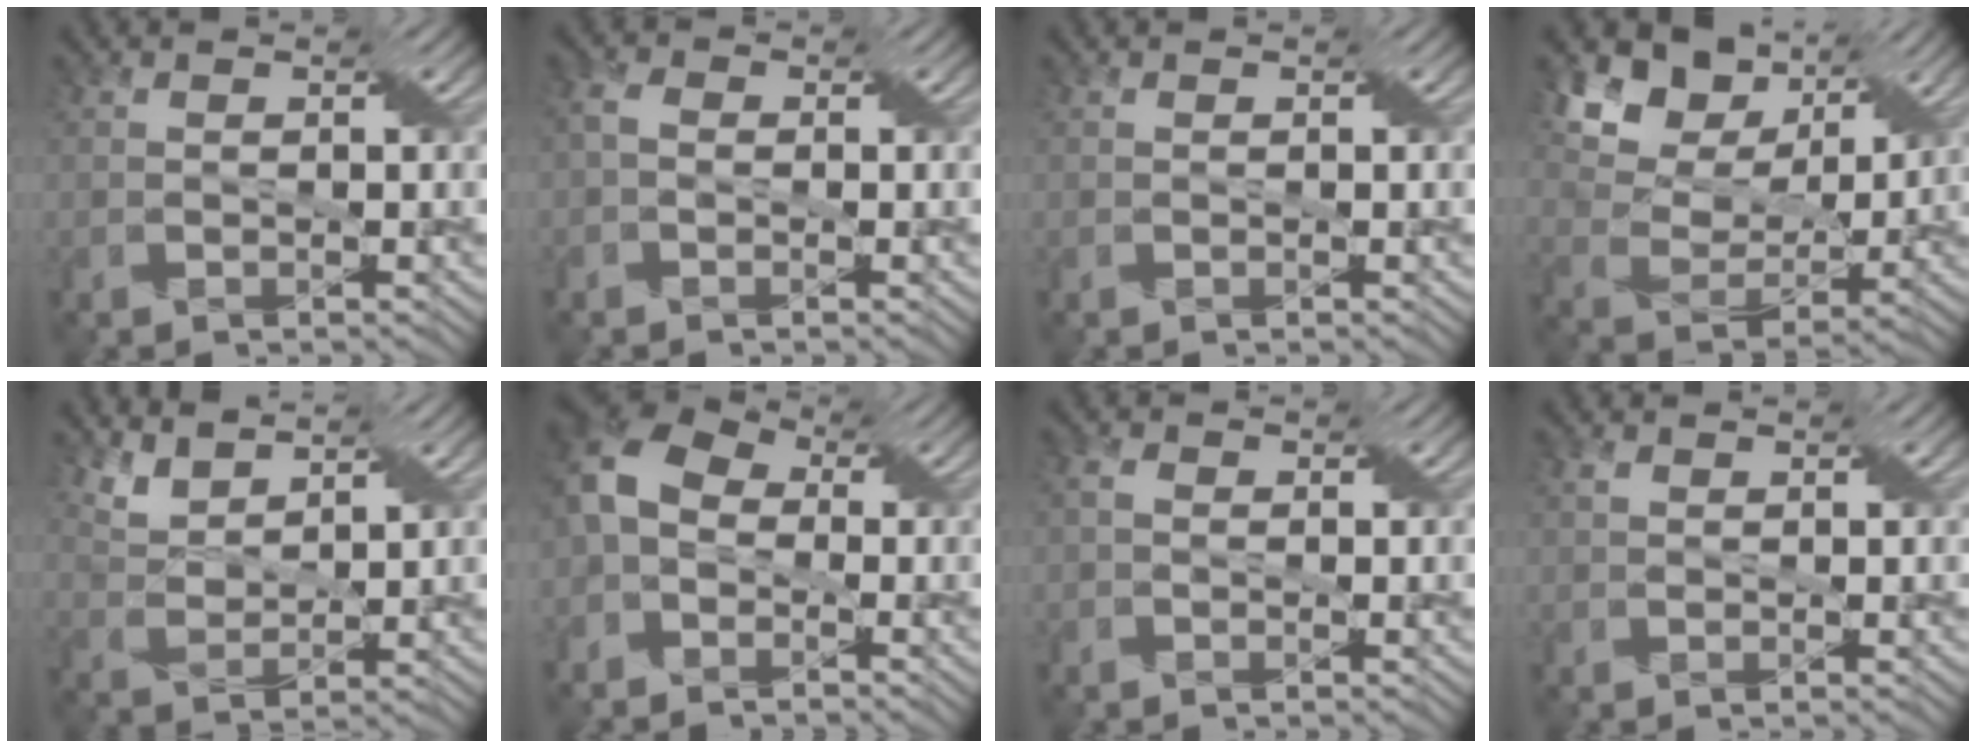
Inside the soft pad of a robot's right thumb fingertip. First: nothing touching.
{"total": 2.3, "force": [-0.3, 1.7, 1.5], "torque": [-0.037, 0.006, -0.011]}
{"total": 0.0}
{"total": 12.9, "force": [7.3, 8.0, 7.0], "torque": [-0.177, 0.027, 0.124]}
{"total": 4.6, "force": [3.8, 1.6, 2.1], "torque": [-0.063, 0.001, 0.087]}
{"total": 8.8, "force": [-1.9, 6.7, 5.4], "torque": [-0.151, 0.006, -0.049]}
{"total": 1.7, "force": [-0.2, 1.3, 1.0], "torque": [-0.023, 0.005, -0.008]}
{"total": 0.7, "force": [0.3, 0.6, 0.3], "torque": [-0.009, 0.002, 0.004]}